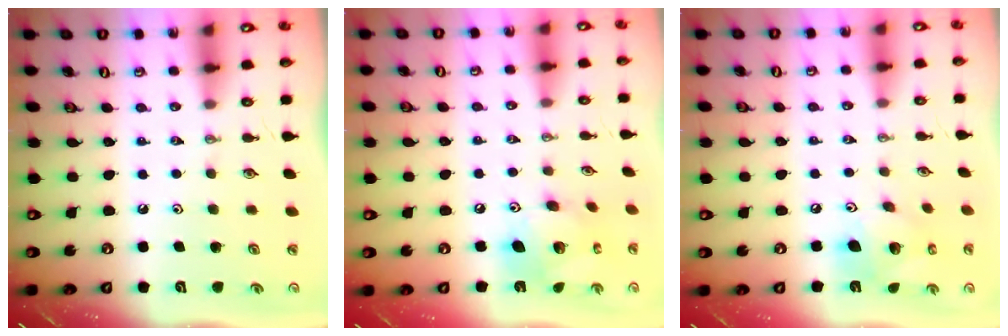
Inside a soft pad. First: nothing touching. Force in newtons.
{"total": 14.0, "press": 13.9, "slide": 1.5}
{"total": 15.1, "press": 14.8, "slide": 2.7}